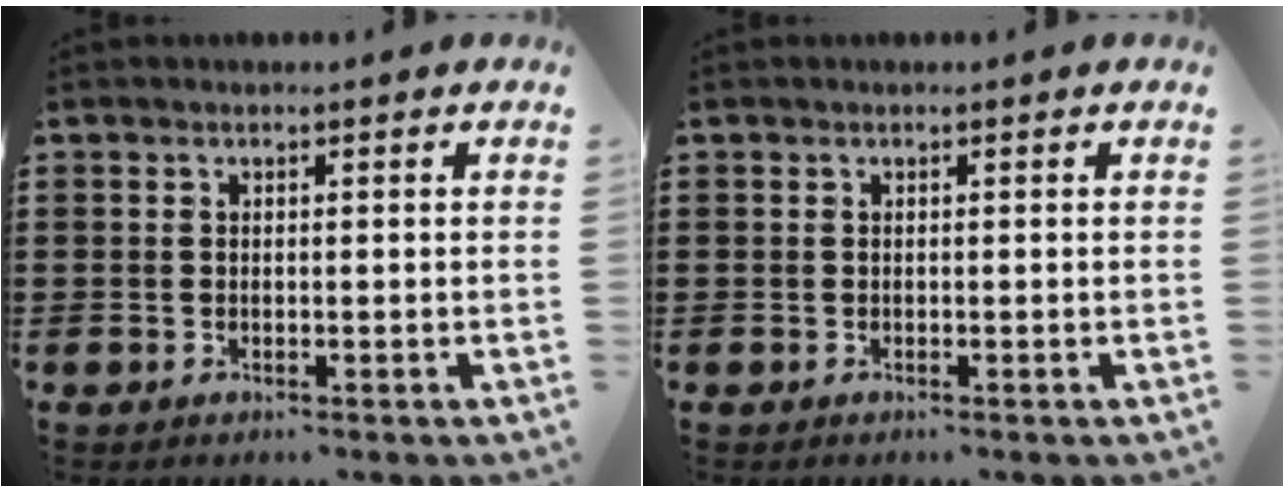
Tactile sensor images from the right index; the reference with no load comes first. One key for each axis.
{"total": 0.0}